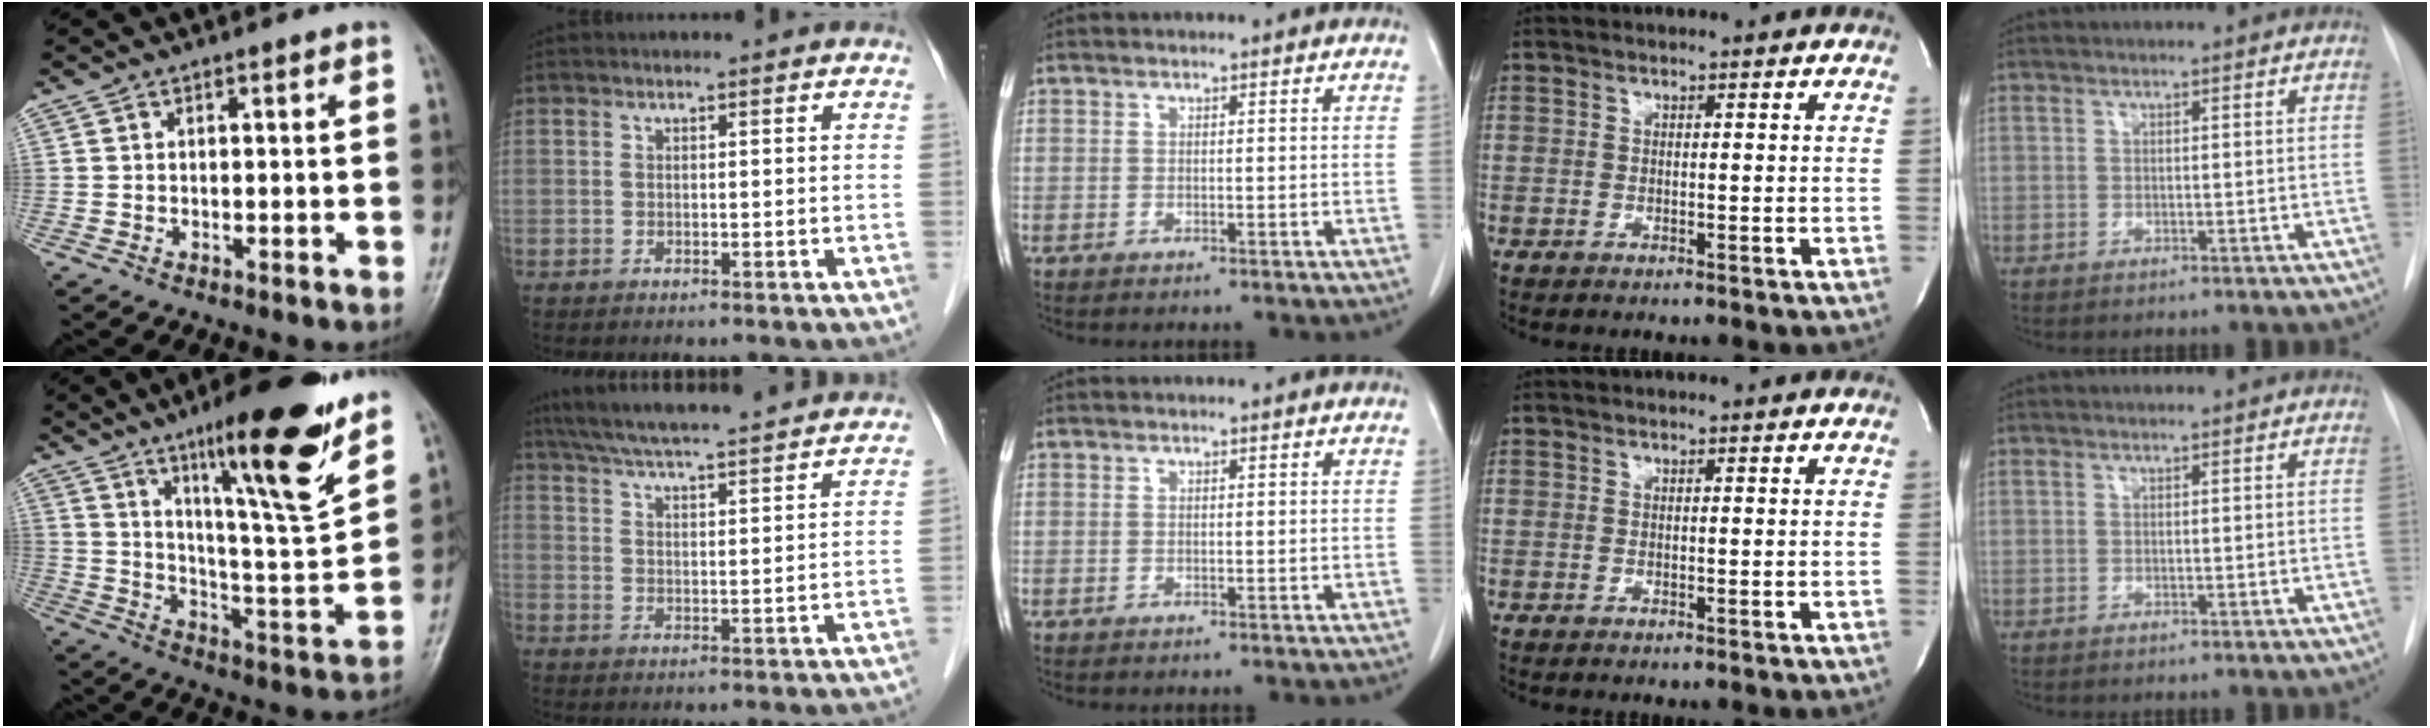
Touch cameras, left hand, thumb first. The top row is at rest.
{"thumb": {"total": 21.2, "force": [13.5, 3.1, 16.1], "torque": [-0.214, -0.075, 0.215]}, "index": {"total": 22.4, "force": [20.4, 1.2, 9.1], "torque": [-0.154, 0.024, 0.280]}}